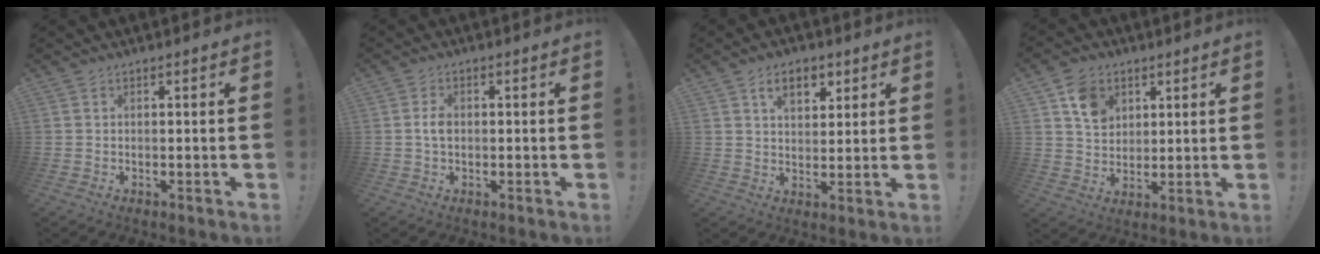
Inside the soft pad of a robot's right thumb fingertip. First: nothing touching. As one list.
[{"total": 2.9, "force": [-0.2, 1.7, 2.4], "torque": [-0.045, 0.002, -0.008]}, {"total": 8.1, "force": [4.2, 5.0, 4.8], "torque": [-0.066, -0.009, 0.075]}, {"total": 9.3, "force": [4.5, 7.4, 3.4], "torque": [-0.043, -0.018, 0.087]}]